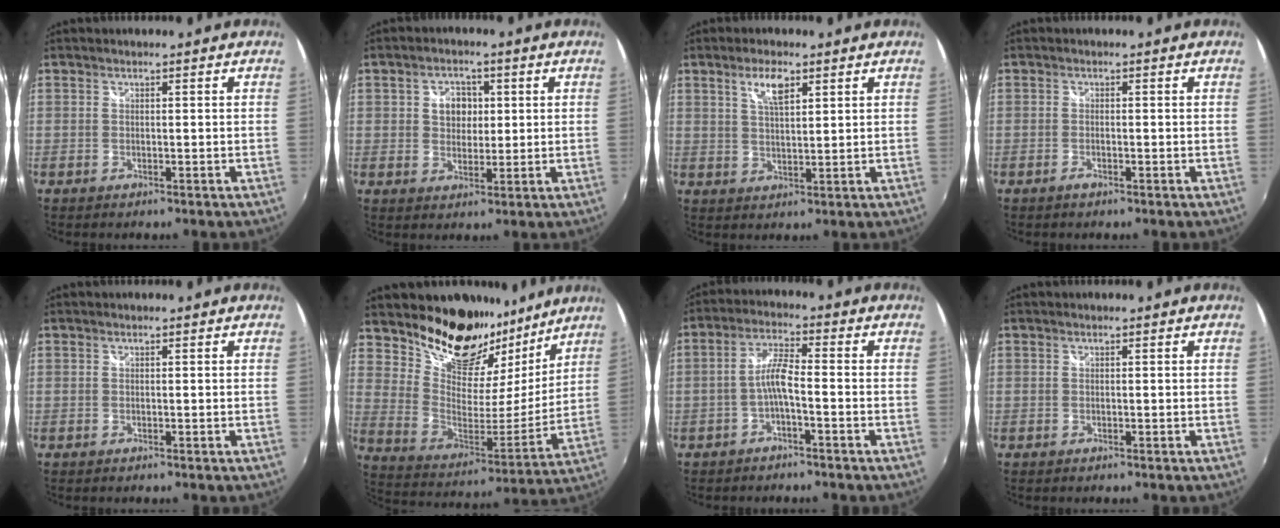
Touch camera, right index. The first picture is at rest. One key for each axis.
{"total": 5.5, "fx": 1.2, "fy": 4.3, "fz": 3.2, "tx": -0.046, "ty": 0.010, "tz": 0.022}
{"total": 5.1, "fx": 2.8, "fy": 1.8, "fz": 3.9, "tx": -0.070, "ty": 0.004, "tz": 0.051}
{"total": 1.0, "fx": -0.7, "fy": 0.3, "fz": 0.6, "tx": -0.012, "ty": -0.001, "tz": -0.013}
{"total": 0.0}
{"total": 23.4, "fx": 17.5, "fy": 11.8, "fz": 10.1, "tx": -0.200, "ty": 0.010, "tz": 0.301}
{"total": 4.6, "fx": -1.9, "fy": 0.7, "fz": 4.2, "tx": -0.090, "ty": 0.011, "tz": -0.036}
{"total": 0.0}